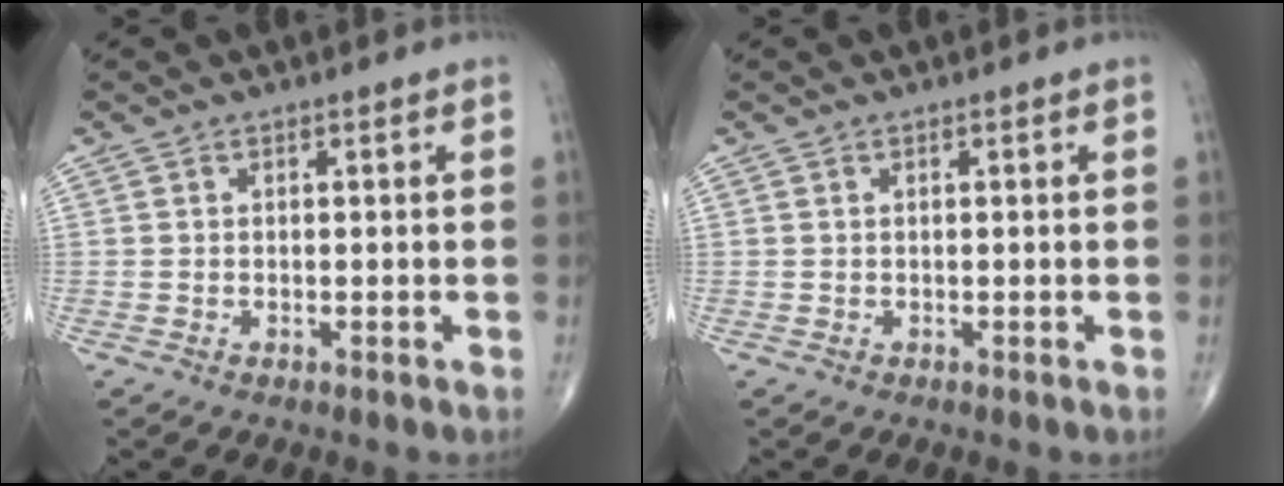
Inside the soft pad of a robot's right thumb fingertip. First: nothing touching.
{"total": 0.0}